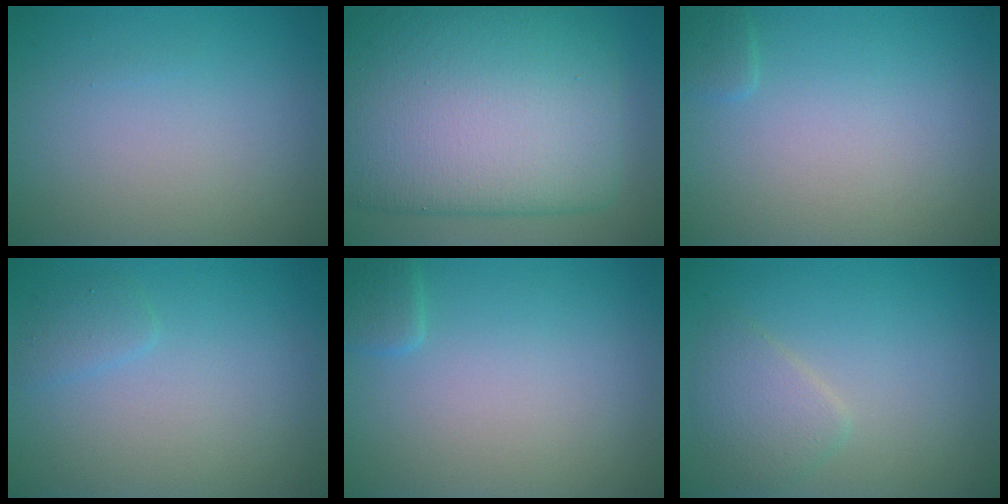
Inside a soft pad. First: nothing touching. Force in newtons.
{"total": 15.1, "press": 15.1, "slide": 0.4}
{"total": 0.9, "press": 0.8, "slide": 0.1}
{"total": 1.1, "press": 1.1, "slide": 0.1}
{"total": 1.3, "press": 1.3, "slide": 0.2}
{"total": 2.4, "press": 2.4, "slide": 0.1}